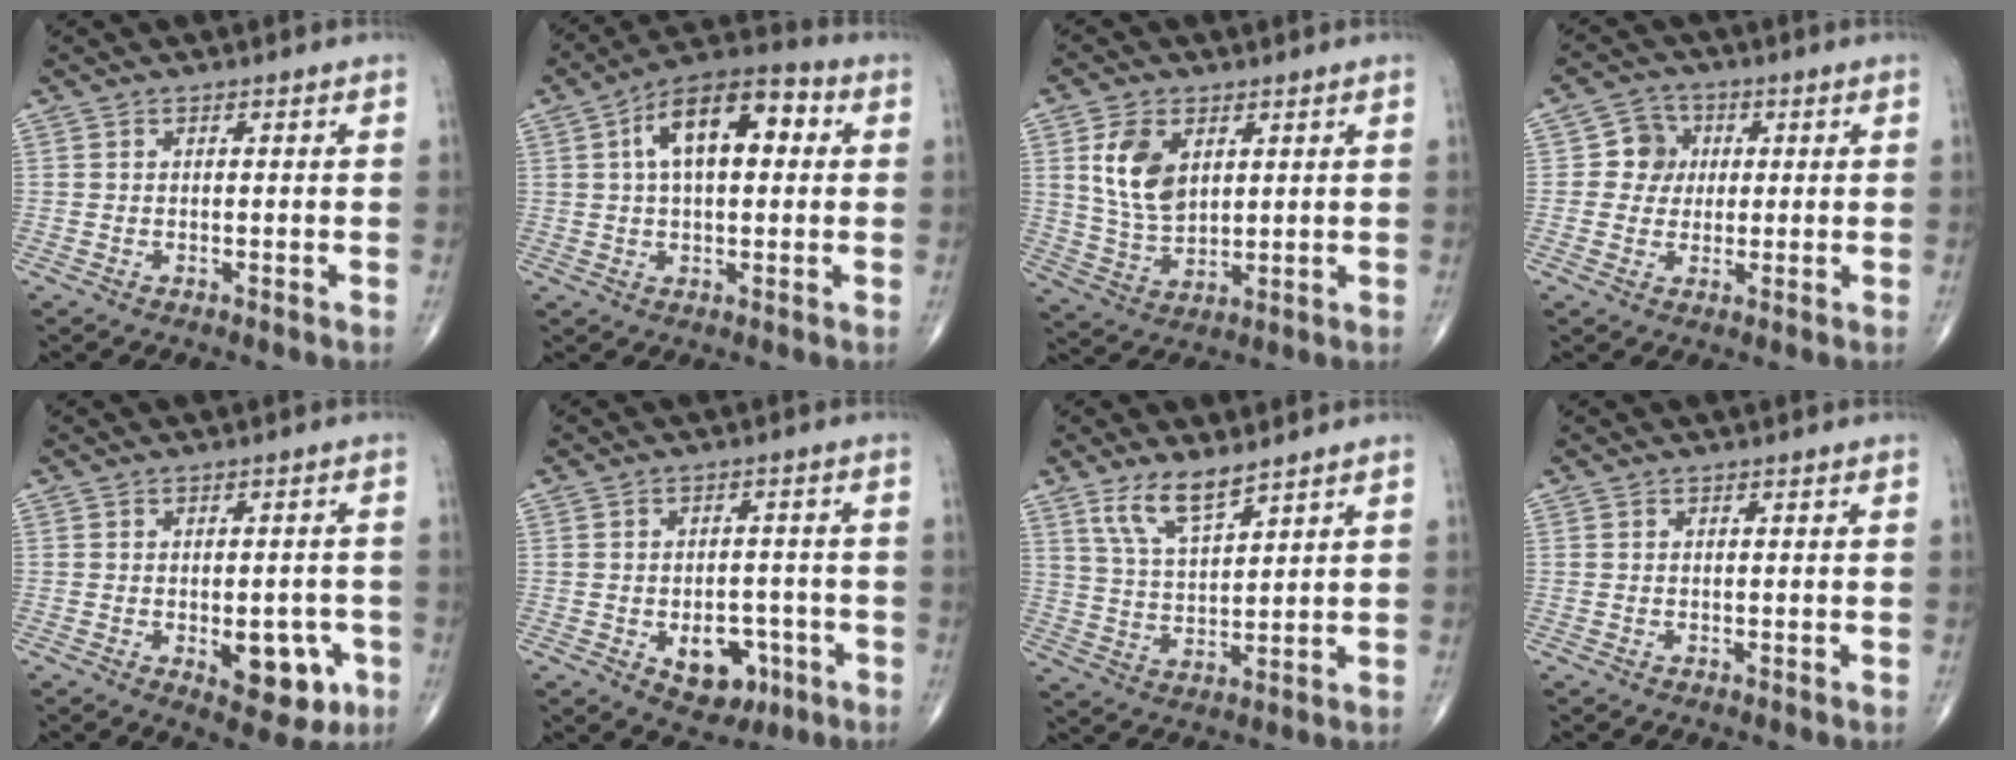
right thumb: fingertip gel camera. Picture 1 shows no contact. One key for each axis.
{"total": 14.1, "fx": 3.2, "fy": 7.0, "fz": 11.9, "tx": -0.184, "ty": 0.030, "tz": 0.043}
{"total": 9.7, "fx": 3.1, "fy": 6.1, "fz": 6.9, "tx": -0.118, "ty": -0.016, "tz": 0.067}
{"total": 5.5, "fx": 0.7, "fy": 5.2, "fz": 1.7, "tx": 0.007, "ty": 0.008, "tz": 0.004}
{"total": 9.6, "fx": -3.0, "fy": 4.9, "fz": 7.6, "tx": -0.065, "ty": 0.009, "tz": -0.027}
{"total": 8.6, "fx": -3.2, "fy": 5.8, "fz": 5.6, "tx": -0.039, "ty": 0.020, "tz": -0.033}
{"total": 7.6, "fx": 5.4, "fy": 2.1, "fz": 4.9, "tx": -0.086, "ty": -0.033, "tz": 0.109}
{"total": 0.0}